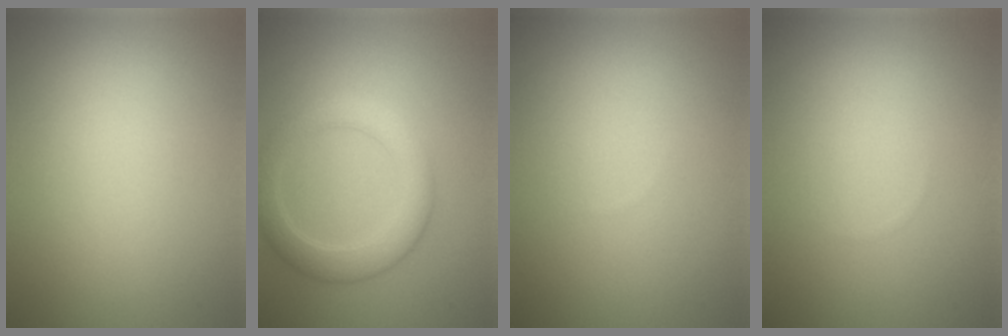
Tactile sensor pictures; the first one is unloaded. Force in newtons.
{"total": 4.0, "press": 4.0, "slide": 0.2}
{"total": 0.0}
{"total": 0.0}